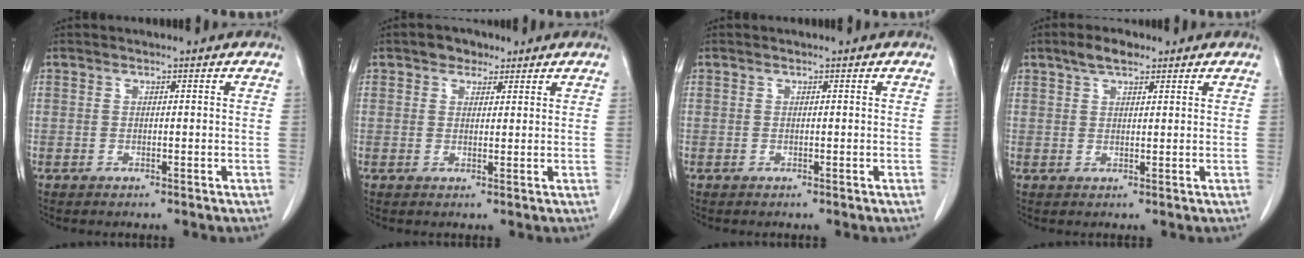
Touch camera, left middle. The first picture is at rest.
{"total": 2.9, "force": [1.8, 2.0, 1.0], "torque": [-0.015, 0.008, 0.026]}
{"total": 0.0}
{"total": 3.8, "force": [2.6, 1.6, 2.2], "torque": [-0.044, 0.011, 0.046]}